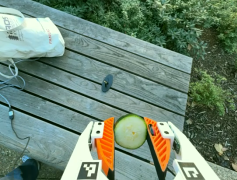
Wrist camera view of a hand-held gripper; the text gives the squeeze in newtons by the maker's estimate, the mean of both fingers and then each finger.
{"total": 11.4, "left": 11.5, "right": 11.3}